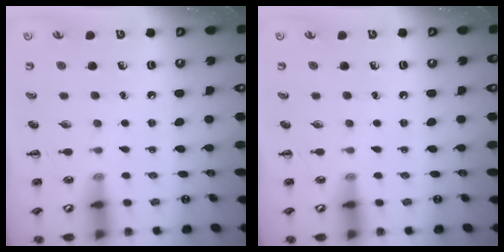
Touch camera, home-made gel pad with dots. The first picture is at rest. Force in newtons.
{"total": 0.0}